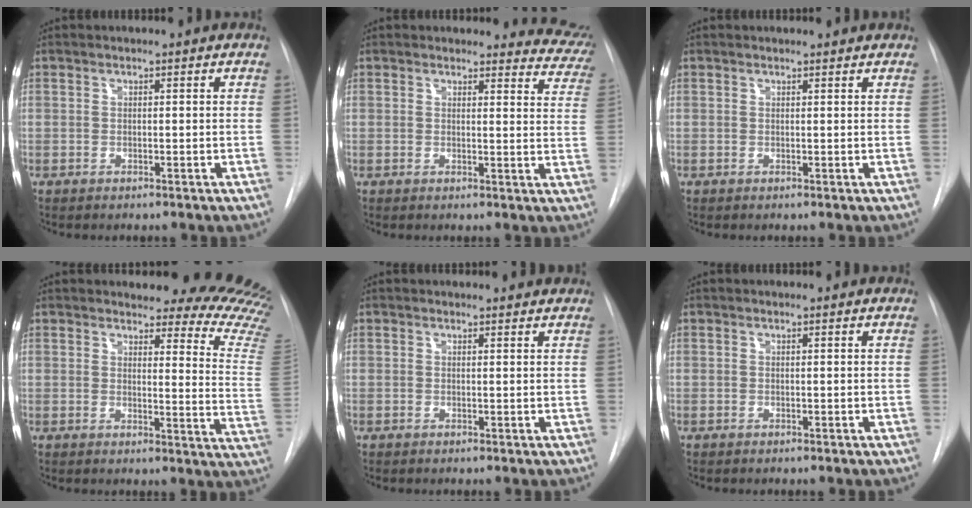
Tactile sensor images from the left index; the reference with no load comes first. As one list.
[{"total": 8.0, "force": [7.6, 2.3, -0.5], "torque": [0.055, -0.066, 0.033]}, {"total": 1.8, "force": [1.7, 0.5, 0.2], "torque": [-0.006, 0.010, 0.009]}, {"total": 17.2, "force": [16.2, 2.2, 5.4], "torque": [-0.042, -0.144, 0.146]}, {"total": 3.3, "force": [3.1, 1.0, 0.5], "torque": [-0.003, 0.005, 0.021]}, {"total": 0.0}]